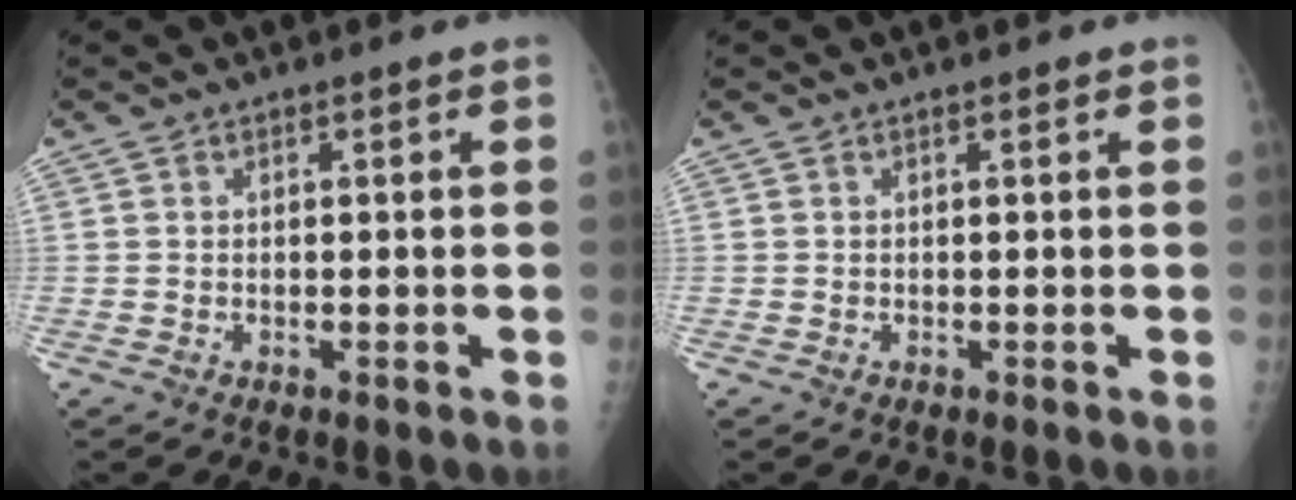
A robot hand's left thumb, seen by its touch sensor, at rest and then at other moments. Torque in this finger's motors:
{"motor_torque": [-0.09, 0.09, -0.01, 0.00, 0.00]}